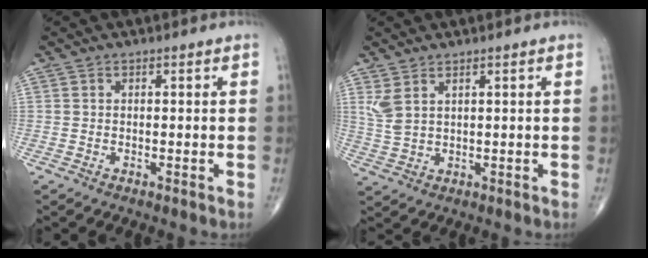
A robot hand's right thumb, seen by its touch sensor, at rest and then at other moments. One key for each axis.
{"total": 4.1, "fx": 2.2, "fy": 1.6, "fz": 3.0, "tx": -0.070, "ty": -0.005, "tz": 0.056}